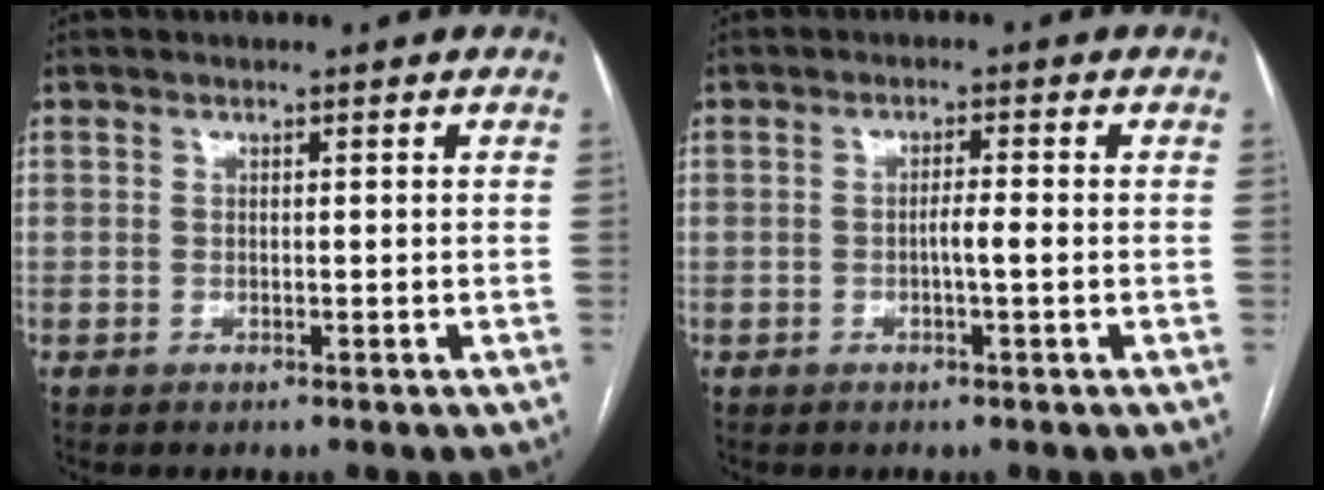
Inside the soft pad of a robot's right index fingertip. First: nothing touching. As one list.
[{"total": 2.3, "force": [-0.5, 0.0, 2.2], "torque": [-0.038, 0.001, -0.009]}]